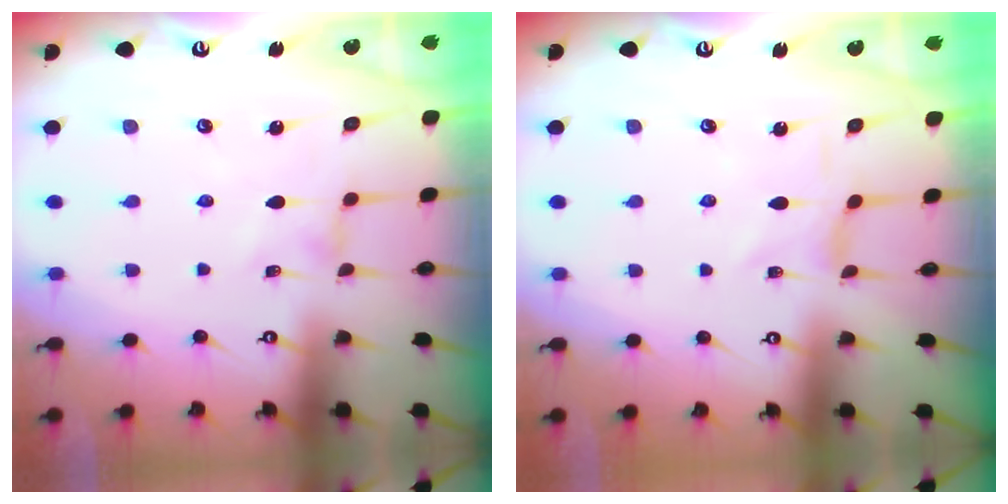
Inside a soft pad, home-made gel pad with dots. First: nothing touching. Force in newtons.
{"total": 0.9, "press": 0.8, "slide": 0.4}